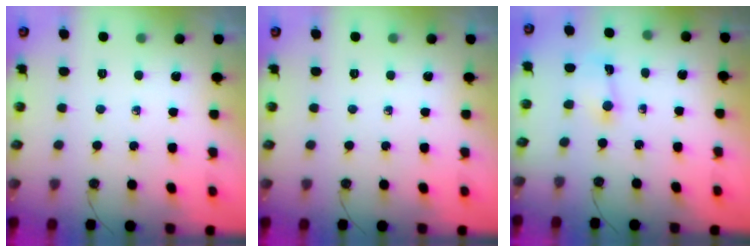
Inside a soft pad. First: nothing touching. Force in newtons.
{"total": 0.0}
{"total": 1.8, "press": 1.7, "slide": 0.5}